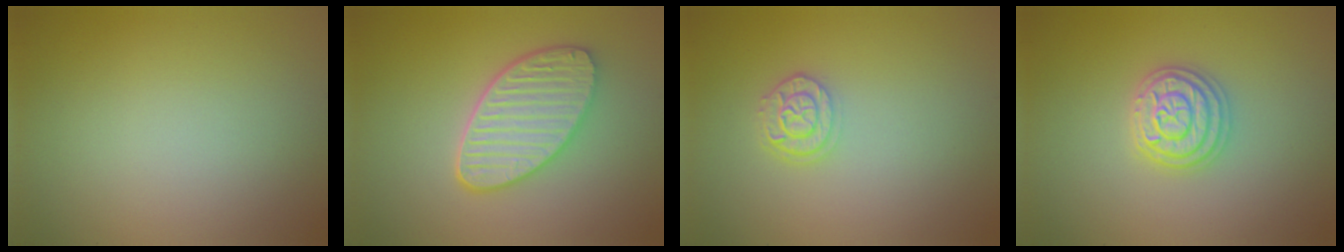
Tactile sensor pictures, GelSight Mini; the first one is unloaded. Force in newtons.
{"total": 5.3, "press": 4.3, "slide": 3.1}
{"total": 2.5, "press": 2.0, "slide": 1.4}
{"total": 3.6, "press": 3.6, "slide": 0.5}